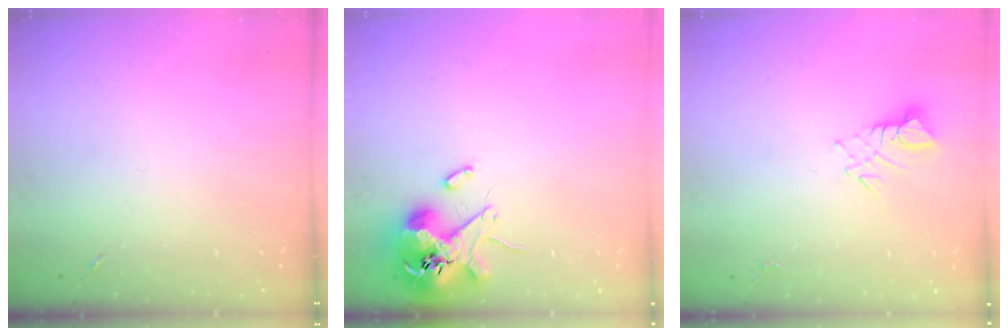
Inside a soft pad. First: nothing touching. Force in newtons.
{"total": 11.8, "press": 11.6, "slide": 1.8}
{"total": 3.7, "press": 3.7, "slide": 0.2}